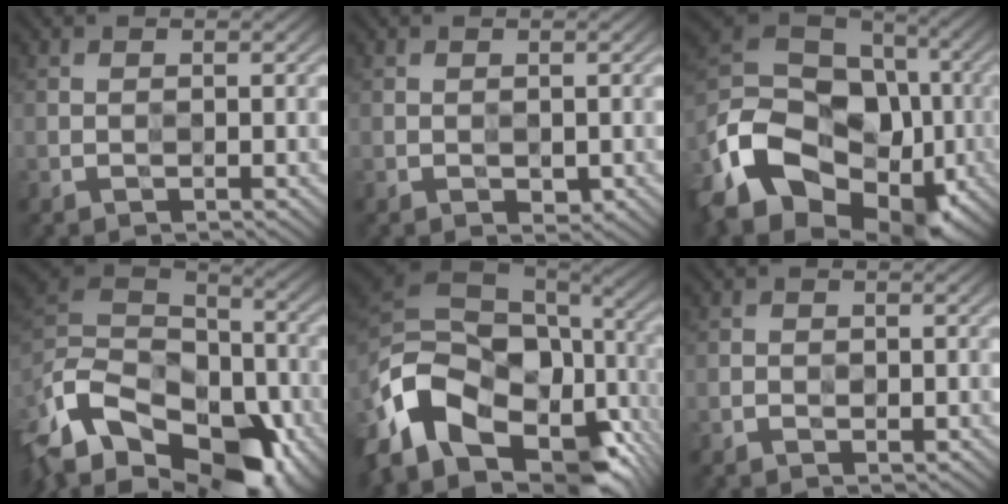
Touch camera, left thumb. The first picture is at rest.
{"total": 1.3, "force": [-0.4, 0.8, 0.9], "torque": [-0.018, -0.005, -0.007]}
{"total": 18.1, "force": [-7.2, 12.9, 10.5], "torque": [-0.248, -0.029, -0.139]}
{"total": 17.6, "force": [-9.5, 10.5, 10.5], "torque": [-0.262, -0.003, -0.138]}
{"total": 18.2, "force": [-6.3, 11.3, 12.8], "torque": [-0.309, -0.035, -0.098]}
{"total": 0.7, "force": [-0.4, 0.4, 0.3], "torque": [-0.004, -0.002, -0.008]}